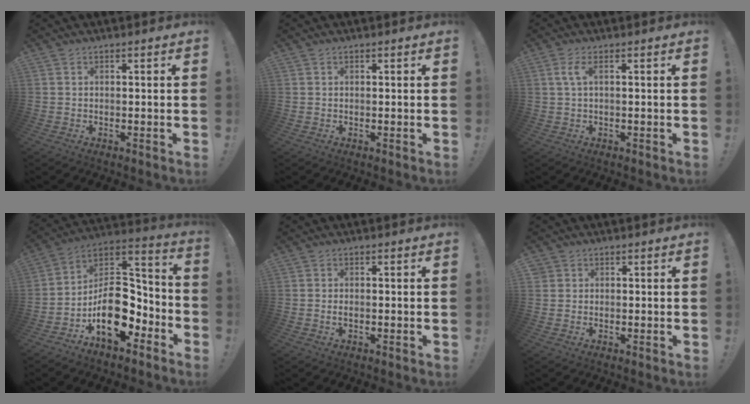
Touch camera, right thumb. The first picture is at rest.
{"total": 0.0}
{"total": 3.3, "force": [1.0, 0.6, 3.1], "torque": [-0.060, 0.002, 0.017]}
{"total": 17.7, "force": [-5.7, 11.6, 12.1], "torque": [-0.172, 0.028, -0.081]}
{"total": 0.9, "force": [-0.2, 0.4, 0.8], "torque": [-0.016, 0.002, -0.003]}
{"total": 1.5, "force": [0.8, 1.3, 0.2], "torque": [0.003, -0.004, 0.013]}